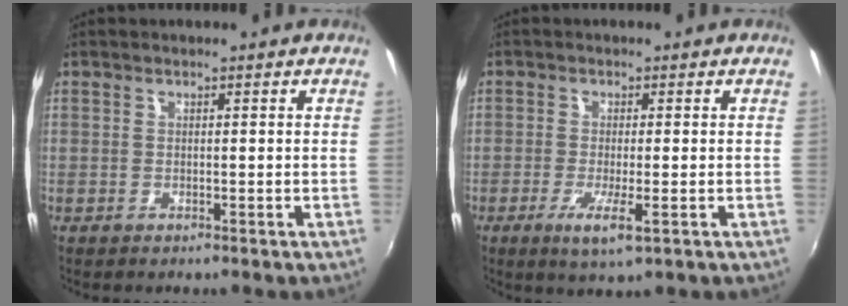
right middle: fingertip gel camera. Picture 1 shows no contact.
{"total": 4.8, "force": [-1.9, 0.4, 4.4], "torque": [-0.092, -0.013, -0.034]}